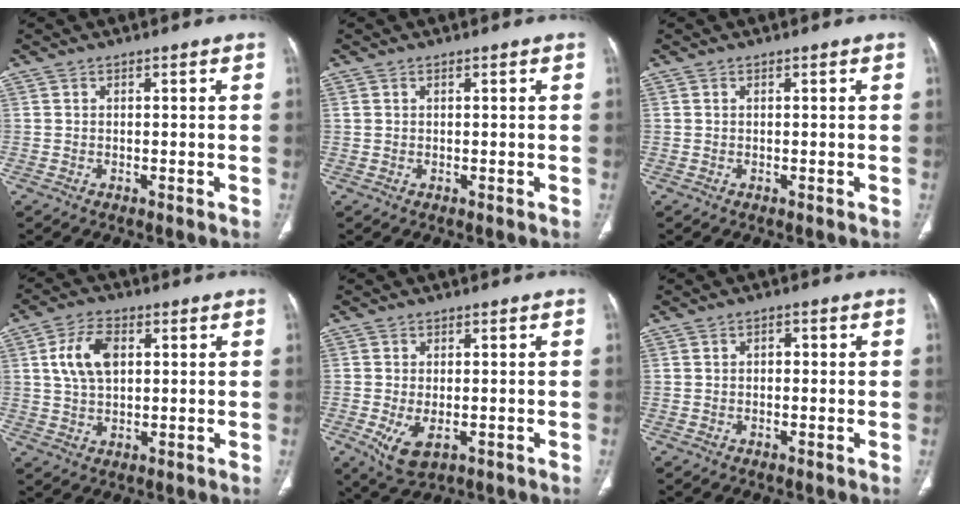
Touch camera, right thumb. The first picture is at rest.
{"total": 0.6, "force": [0.3, 0.3, 0.4], "torque": [-0.009, 0.010, 0.008]}
{"total": 0.0}
{"total": 8.4, "force": [2.0, 5.0, 6.4], "torque": [-0.118, 0.002, 0.040]}
{"total": 5.8, "force": [-1.8, 3.1, 4.6], "torque": [-0.090, -0.012, -0.020]}
{"total": 1.5, "force": [0.0, 1.1, 1.0], "torque": [-0.010, 0.008, -0.003]}